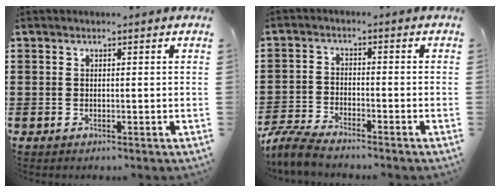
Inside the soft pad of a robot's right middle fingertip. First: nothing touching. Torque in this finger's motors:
{"motor_torque": [0.87, -0.34, 0.07, 0.05]}